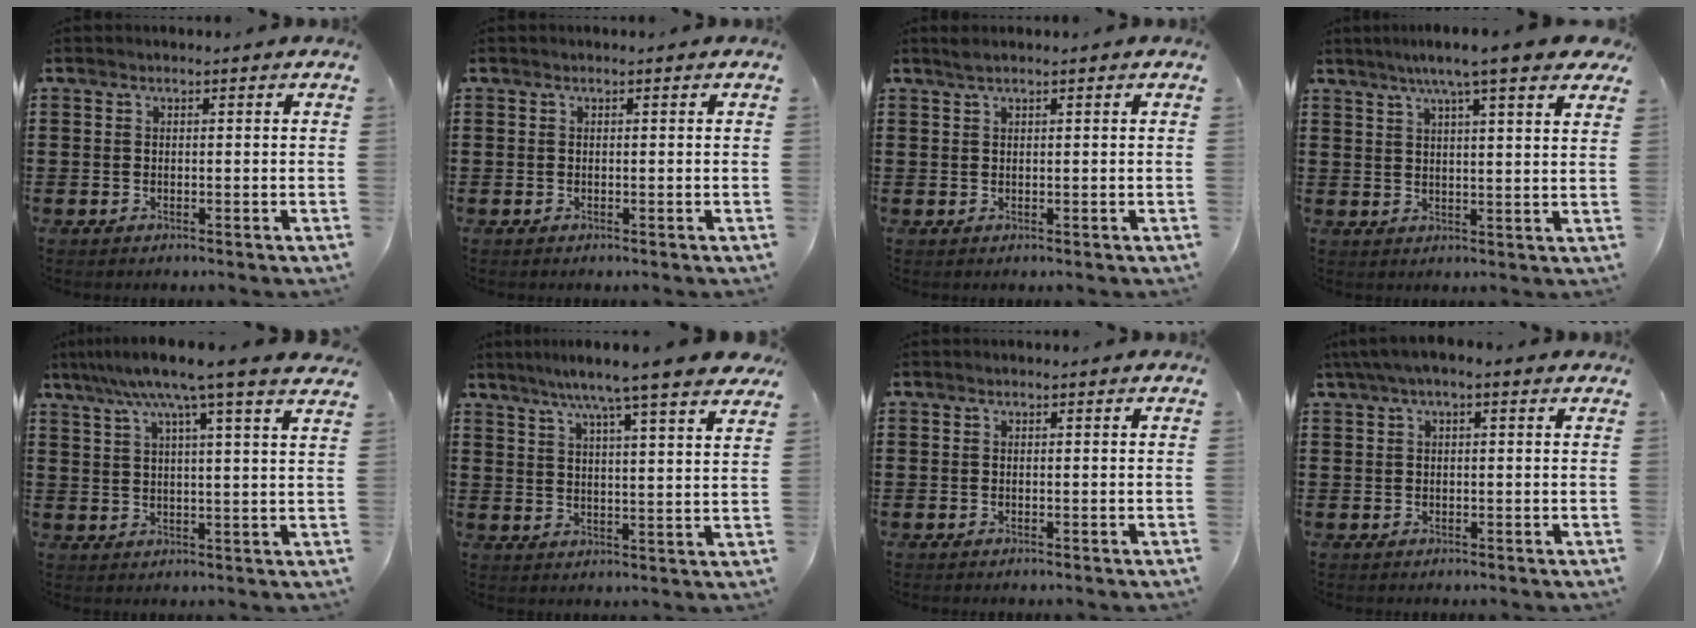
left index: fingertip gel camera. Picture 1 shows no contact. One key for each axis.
{"total": 0.0}
{"total": 1.0, "fx": 0.7, "fy": 0.0, "fz": 0.7, "tx": -0.015, "ty": 0.001, "tz": 0.014}
{"total": 6.8, "fx": 5.3, "fy": 0.0, "fz": 4.4, "tx": -0.093, "ty": -0.011, "tz": 0.087}
{"total": 8.6, "fx": 6.5, "fy": -0.4, "fz": 5.6, "tx": -0.119, "ty": -0.023, "tz": 0.108}
{"total": 7.3, "fx": 6.1, "fy": -0.7, "fz": 3.9, "tx": -0.096, "ty": -0.026, "tz": 0.101}
{"total": 0.0}
{"total": 2.1, "fx": 0.6, "fy": 0.5, "fz": 2.0, "tx": -0.037, "ty": 0.004, "tz": 0.009}